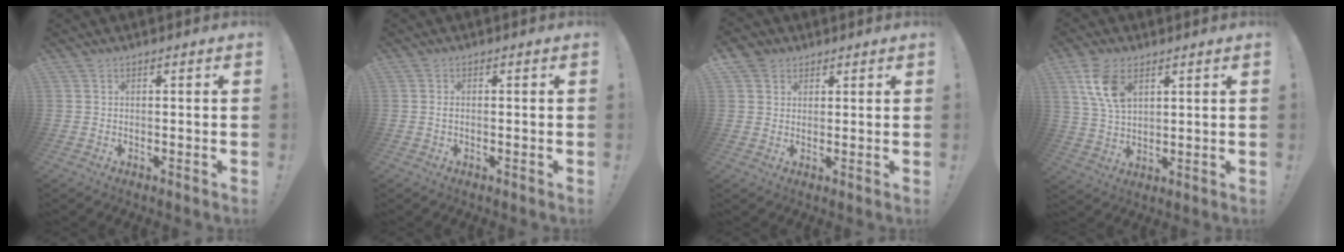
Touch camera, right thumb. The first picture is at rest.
{"total": 0.8, "force": [-0.3, 0.3, 0.7], "torque": [-0.021, 0.006, -0.004]}
{"total": 4.0, "force": [2.2, 3.3, 0.6], "torque": [-0.007, -0.008, 0.042]}
{"total": 10.3, "force": [5.0, 5.9, 6.8], "torque": [-0.128, -0.014, 0.093]}